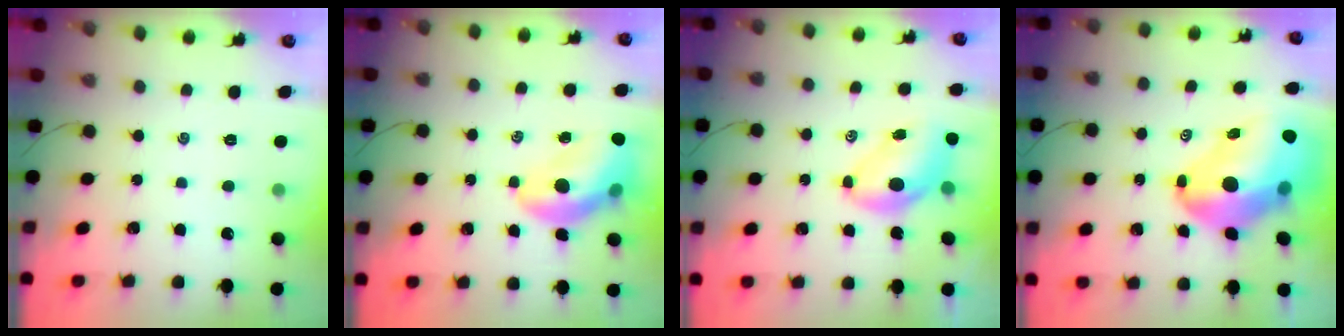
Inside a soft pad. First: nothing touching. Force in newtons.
{"total": 13.7, "press": 13.2, "slide": 3.8}
{"total": 7.5, "press": 7.3, "slide": 2.0}
{"total": 19.1, "press": 18.3, "slide": 5.6}